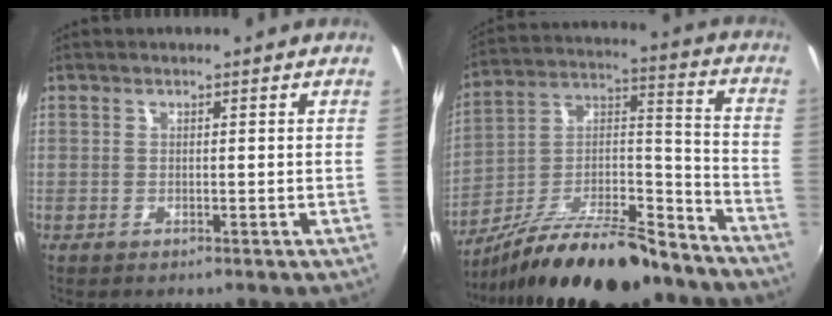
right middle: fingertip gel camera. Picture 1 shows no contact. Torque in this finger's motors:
{"motor_torque": [1.11, -1.03, 0.87, 0.16]}